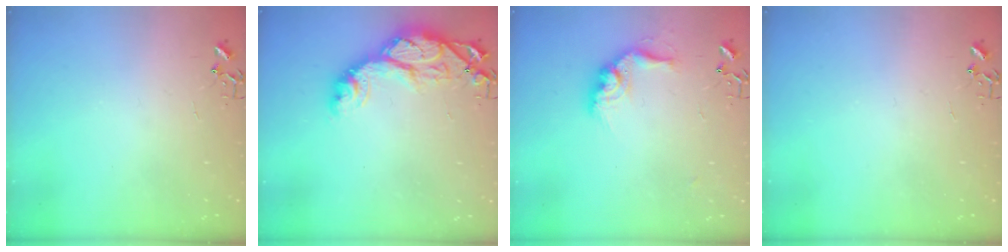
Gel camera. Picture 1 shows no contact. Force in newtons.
{"total": 16.0, "press": 15.9, "slide": 1.3}
{"total": 13.4, "press": 13.4, "slide": 0.7}
{"total": 0.0}